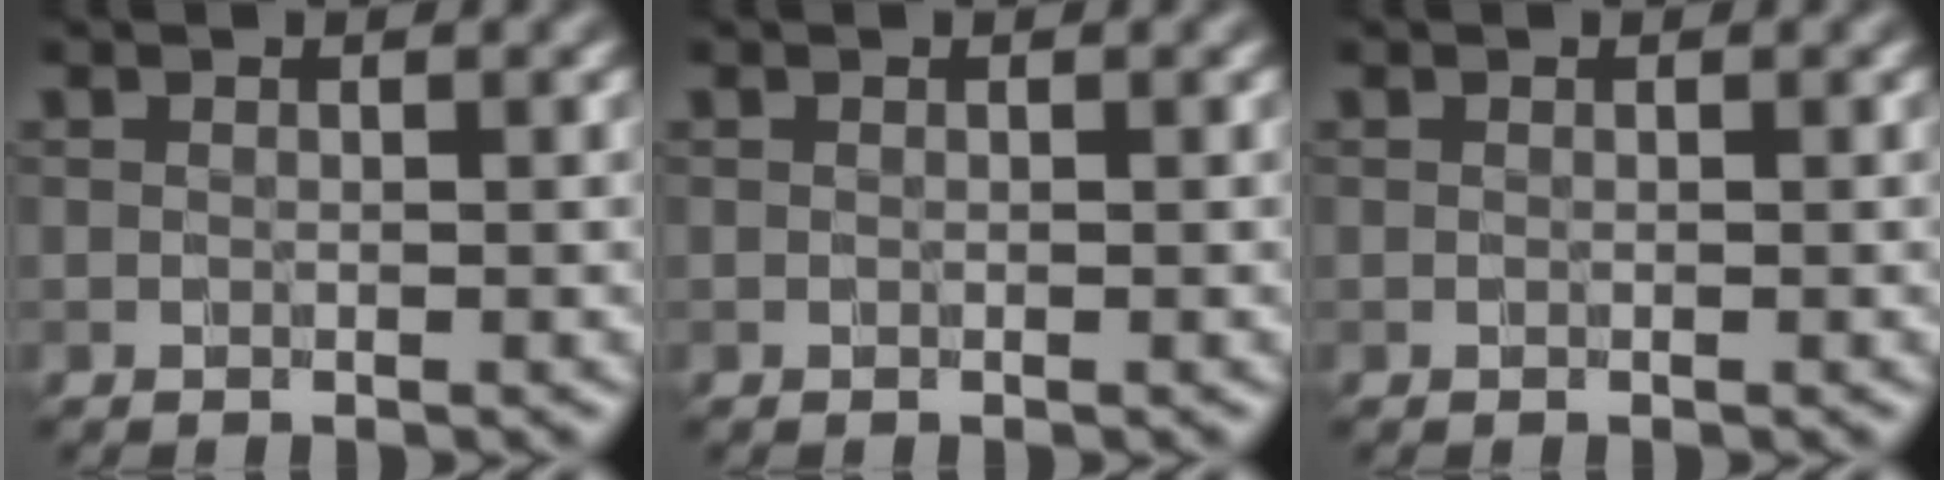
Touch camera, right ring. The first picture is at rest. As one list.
[{"total": 0.0}, {"total": 0.0}]